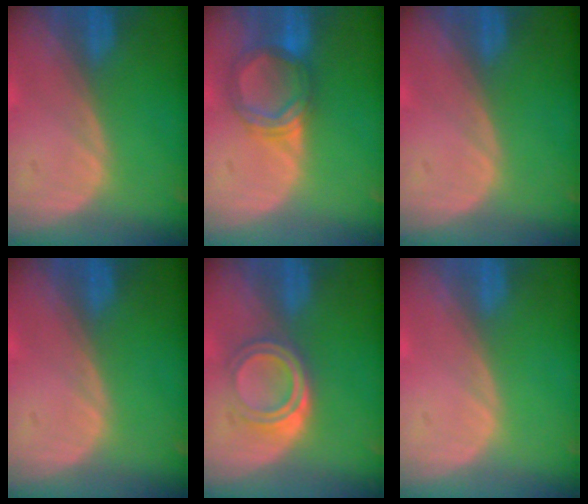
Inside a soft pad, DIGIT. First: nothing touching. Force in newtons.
{"total": 5.4, "press": 5.3, "slide": 0.9}
{"total": 0.0}
{"total": 0.0}
{"total": 5.1, "press": 4.5, "slide": 2.4}
{"total": 0.0}